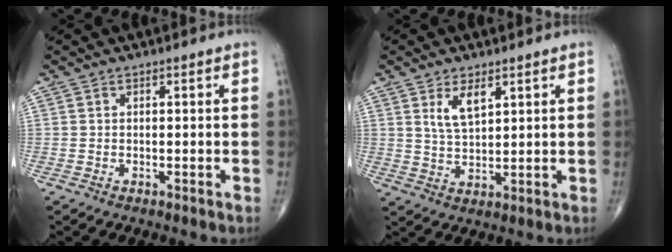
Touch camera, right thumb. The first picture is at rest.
{"total": 5.4, "force": [2.7, 2.3, 4.1], "torque": [-0.069, -0.017, 0.055]}